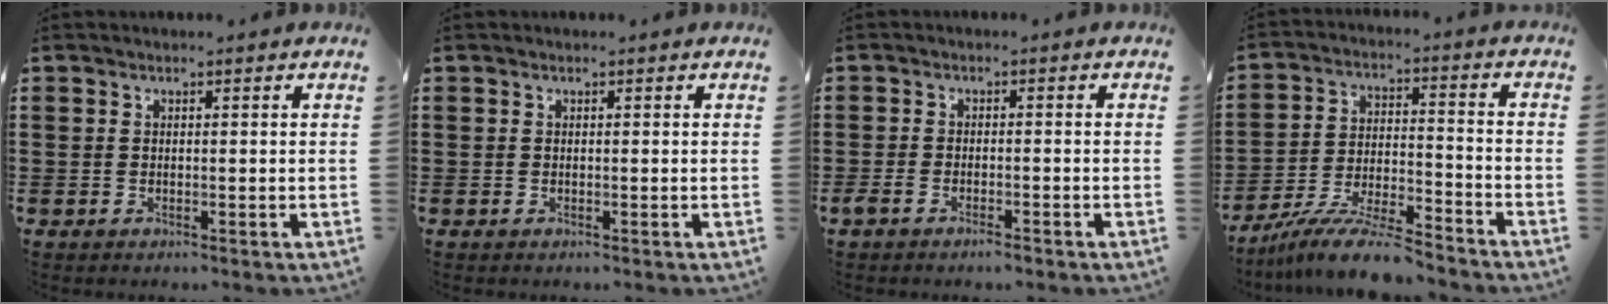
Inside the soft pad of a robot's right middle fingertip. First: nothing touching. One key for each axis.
{"total": 0.0}
{"total": 1.9, "fx": -1.4, "fy": 0.6, "fz": 1.2, "tx": -0.021, "ty": 0.000, "tz": -0.025}
{"total": 10.0, "fx": -9.1, "fy": 0.7, "fz": 4.0, "tx": -0.072, "ty": 0.013, "tz": -0.176}